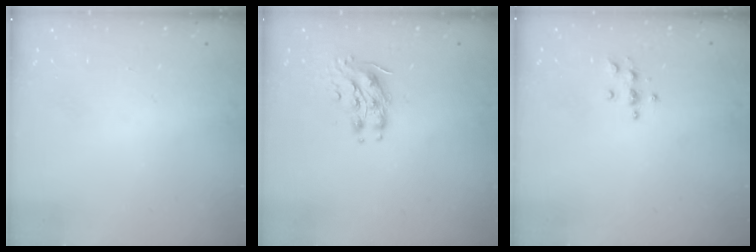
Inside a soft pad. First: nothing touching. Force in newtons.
{"total": 8.7, "press": 8.7, "slide": 0.5}
{"total": 4.3, "press": 4.3, "slide": 0.5}